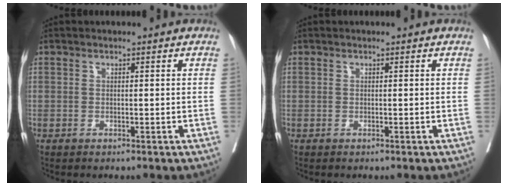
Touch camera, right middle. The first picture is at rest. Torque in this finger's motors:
{"motor_torque": [-0.28, 0.01, -0.01, 0.00]}